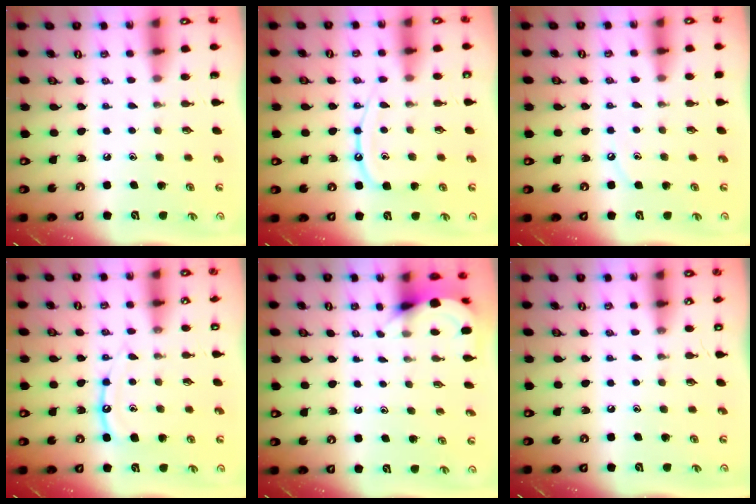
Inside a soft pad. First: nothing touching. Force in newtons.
{"total": 10.9, "press": 10.8, "slide": 0.9}
{"total": 3.4, "press": 3.3, "slide": 0.4}
{"total": 10.3, "press": 10.3, "slide": 0.9}
{"total": 4.9, "press": 4.9, "slide": 0.4}
{"total": 0.0}